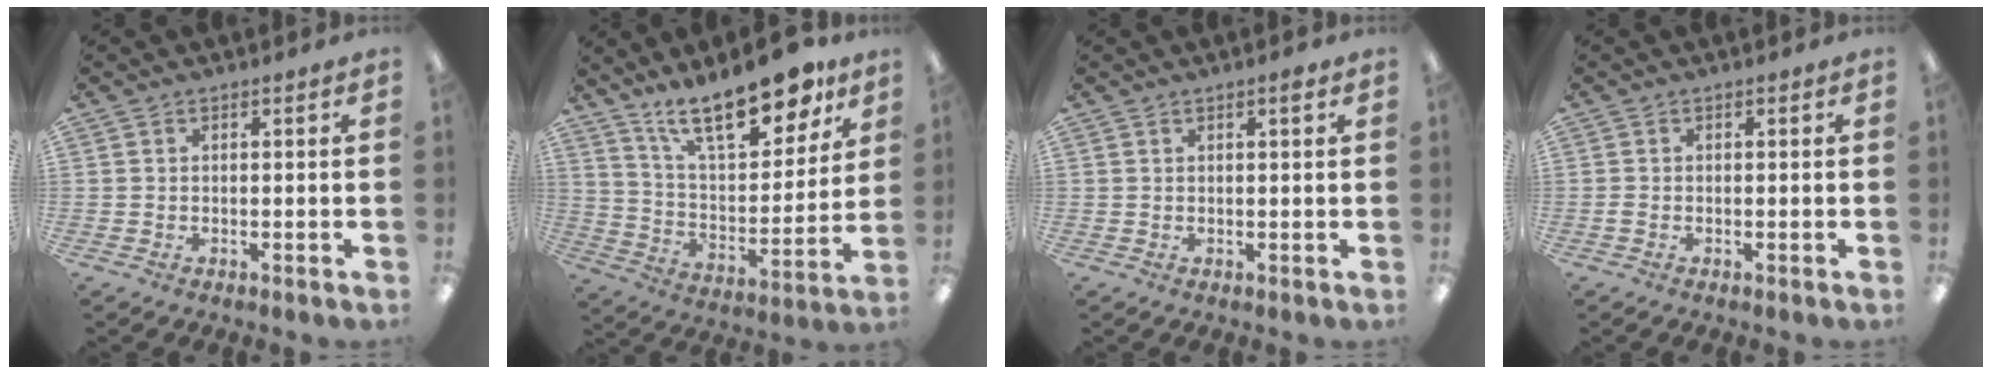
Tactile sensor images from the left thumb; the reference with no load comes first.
{"total": 20.5, "force": [15.0, 7.7, 11.6], "torque": [-0.187, -0.093, 0.257]}
{"total": 1.6, "force": [1.0, 0.3, 1.3], "torque": [-0.019, -0.001, 0.014]}
{"total": 0.7, "force": [-0.3, 0.5, 0.5], "torque": [-0.009, 0.001, -0.005]}